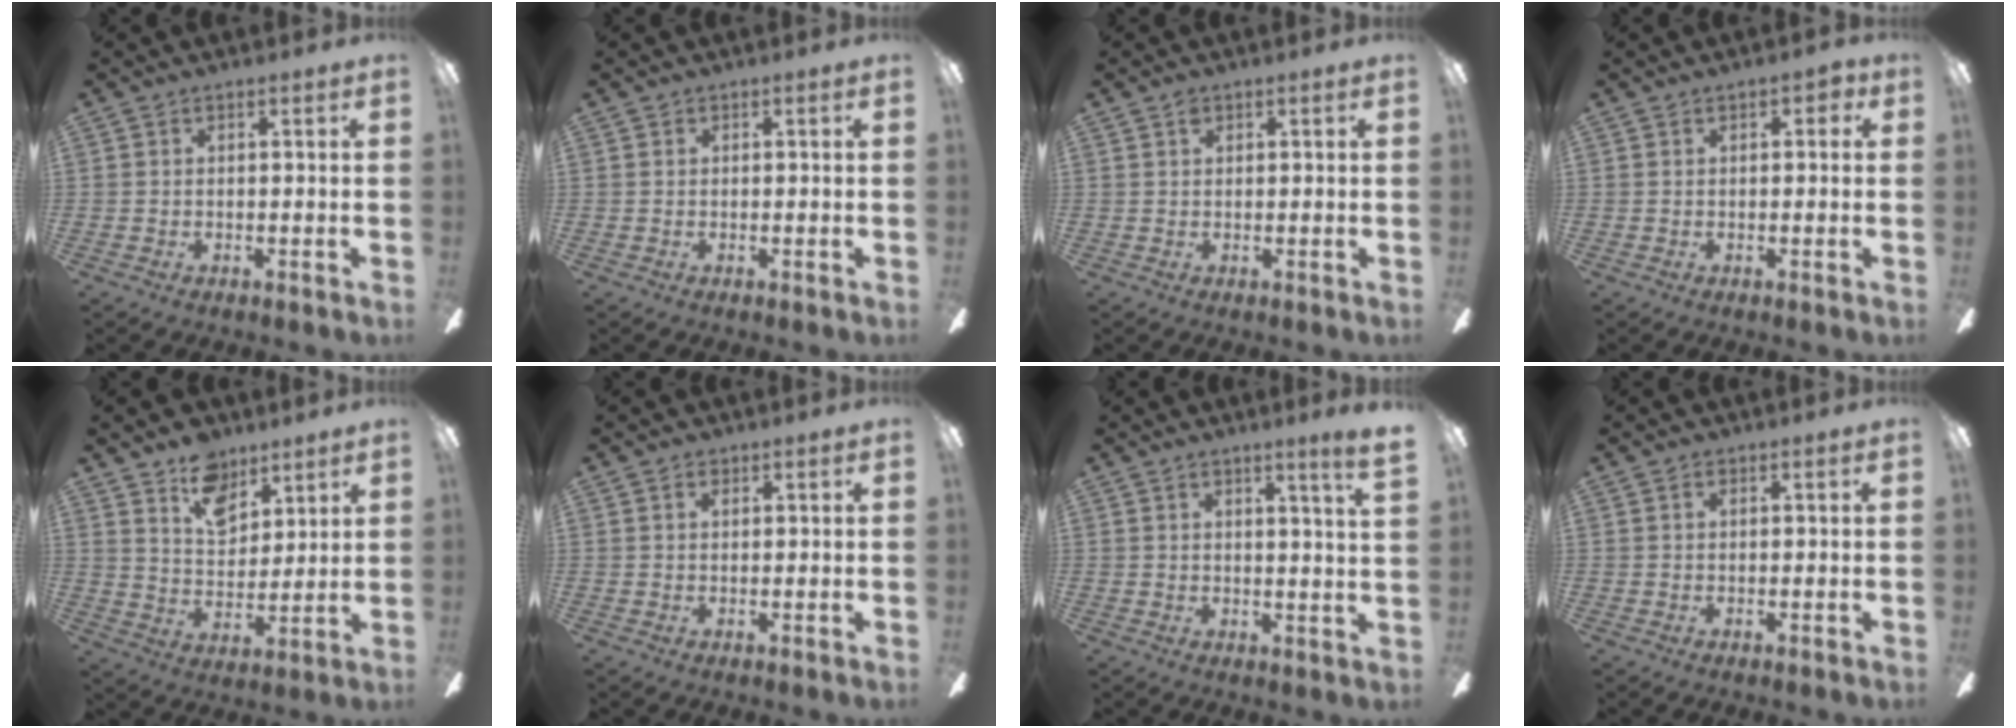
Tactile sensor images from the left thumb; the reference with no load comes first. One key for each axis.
{"total": 0.0}
{"total": 1.4, "fx": 0.6, "fy": 0.8, "fz": 0.9, "tx": -0.020, "ty": 0.002, "tz": 0.011}
{"total": 1.8, "fx": 0.5, "fy": 1.3, "fz": 1.2, "tx": -0.015, "ty": 0.003, "tz": 0.007}
{"total": 10.8, "fx": 7.6, "fy": 6.5, "fz": 4.1, "tx": -0.059, "ty": -0.034, "tz": 0.140}
{"total": 1.1, "fx": 0.6, "fy": 0.7, "fz": 0.6, "tx": -0.006, "ty": -0.001, "tz": 0.010}
{"total": 4.1, "fx": 2.8, "fy": -0.6, "fz": 2.9, "tx": -0.043, "ty": -0.021, "tz": 0.043}
{"total": 0.6, "fx": 0.3, "fy": 0.4, "fz": 0.4, "tx": -0.008, "ty": 0.002, "tz": 0.005}